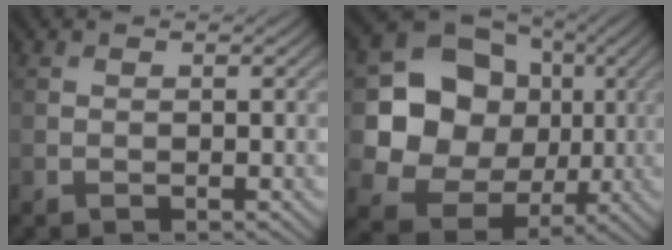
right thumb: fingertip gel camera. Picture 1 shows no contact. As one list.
[{"total": 14.0, "force": [1.1, 12.2, 6.6], "torque": [-0.152, -0.014, 0.010]}]